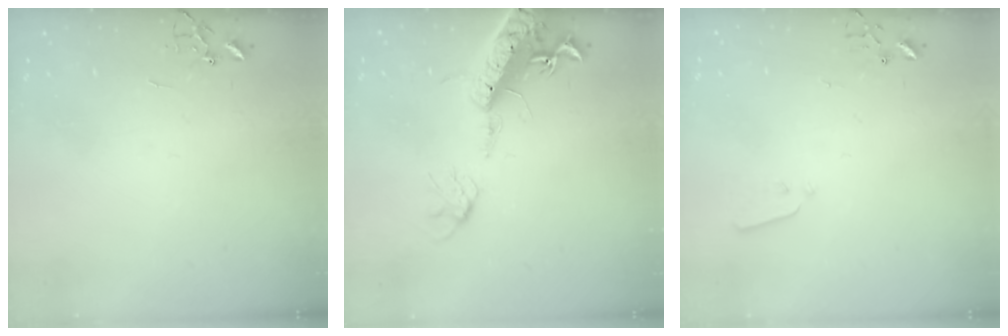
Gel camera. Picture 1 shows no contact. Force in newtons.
{"total": 18.0, "press": 17.6, "slide": 4.1}
{"total": 2.9, "press": 2.9, "slide": 0.4}